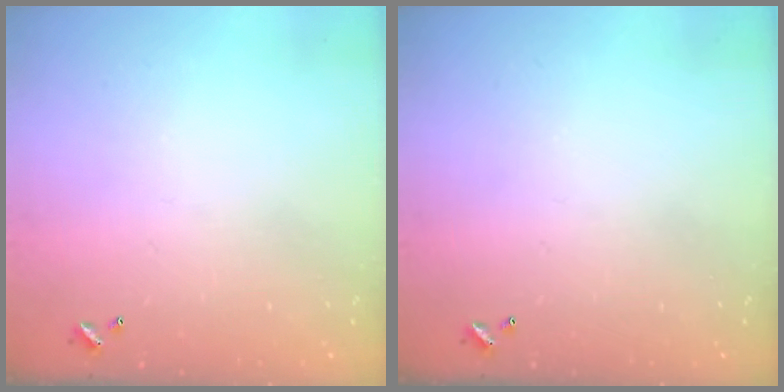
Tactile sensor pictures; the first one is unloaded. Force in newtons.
{"total": 0.0}